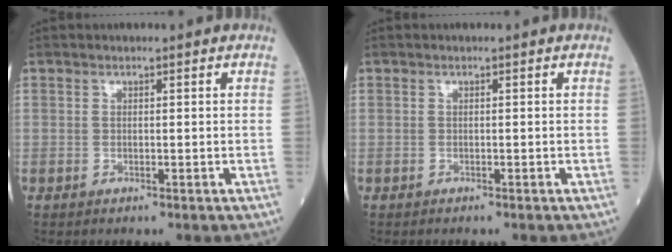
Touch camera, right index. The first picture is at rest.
{"total": 0.0}